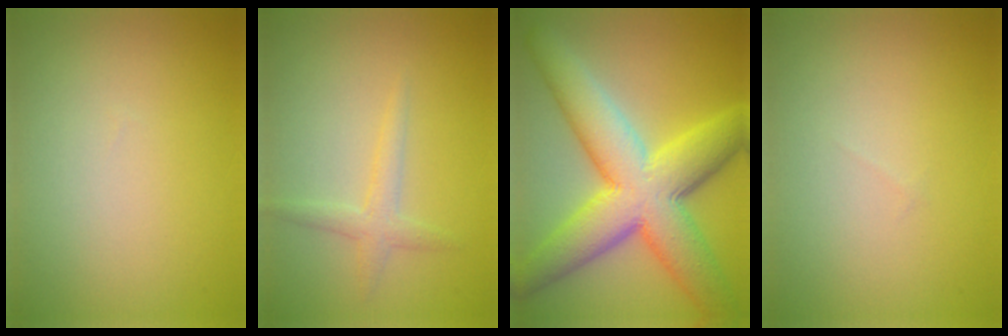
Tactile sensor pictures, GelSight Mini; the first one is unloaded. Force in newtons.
{"total": 1.8, "press": 1.8, "slide": 0.1}
{"total": 11.5, "press": 11.5, "slide": 0.5}
{"total": 0.0}